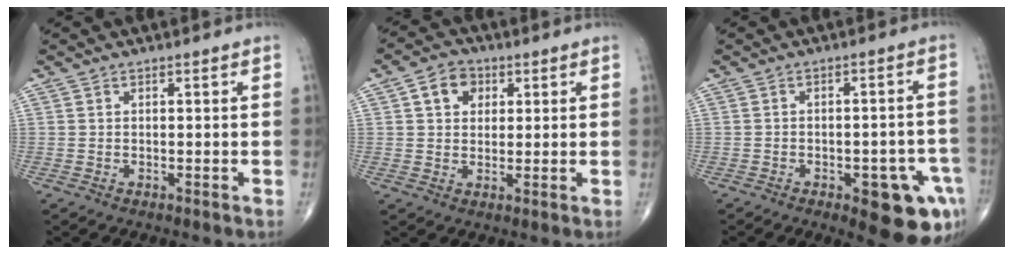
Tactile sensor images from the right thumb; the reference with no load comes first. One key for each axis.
{"total": 6.0, "fx": 2.0, "fy": 4.7, "fz": 3.2, "tx": -0.031, "ty": 0.003, "tz": 0.029}
{"total": 12.8, "fx": -5.9, "fy": 5.1, "fz": 10.2, "tx": -0.081, "ty": 0.031, "tz": -0.061}